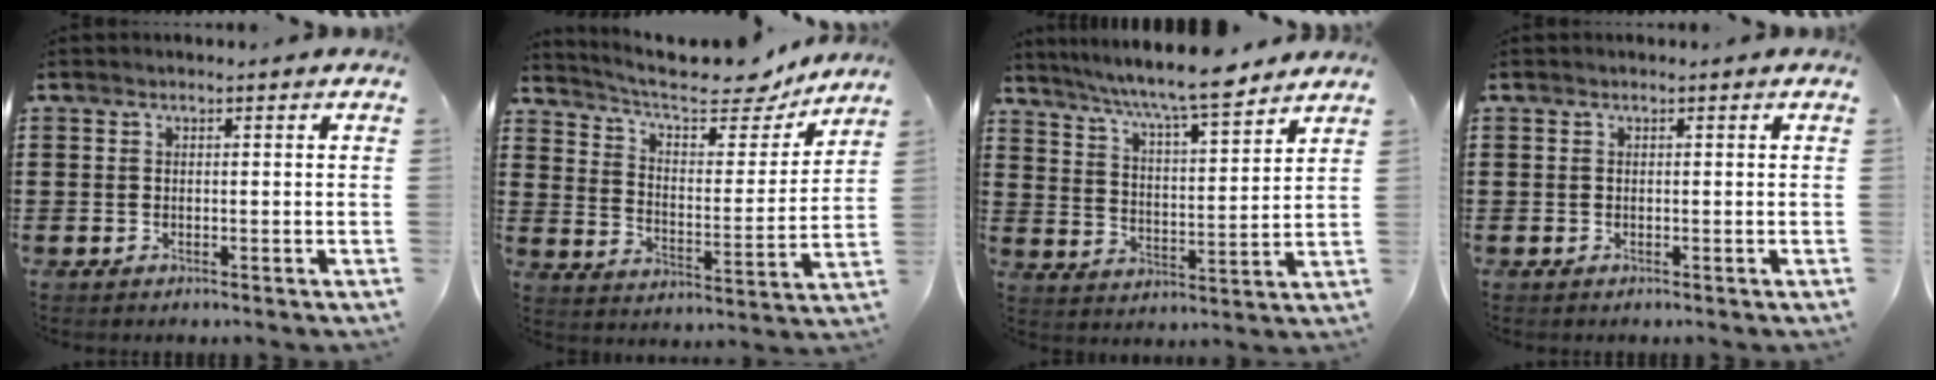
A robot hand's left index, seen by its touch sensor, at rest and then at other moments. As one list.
[{"total": 10.0, "force": [8.8, 1.7, 4.4], "torque": [-0.097, -0.064, 0.146]}, {"total": 7.5, "force": [6.7, 0.1, 3.4], "torque": [-0.090, -0.038, 0.112]}, {"total": 0.0}]